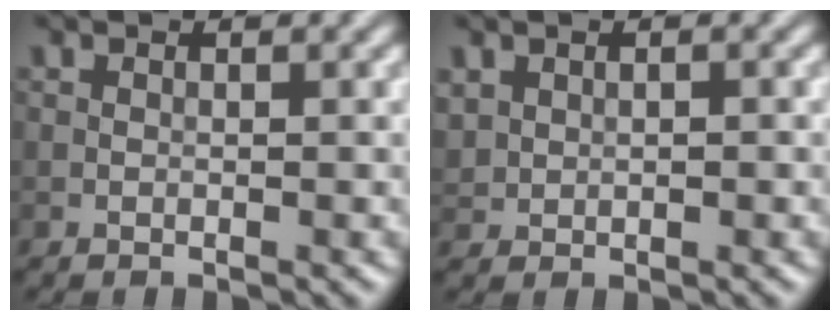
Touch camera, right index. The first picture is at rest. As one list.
[{"total": 1.2, "force": [0.4, 0.9, 0.6], "torque": [-0.013, -0.002, 0.013]}]